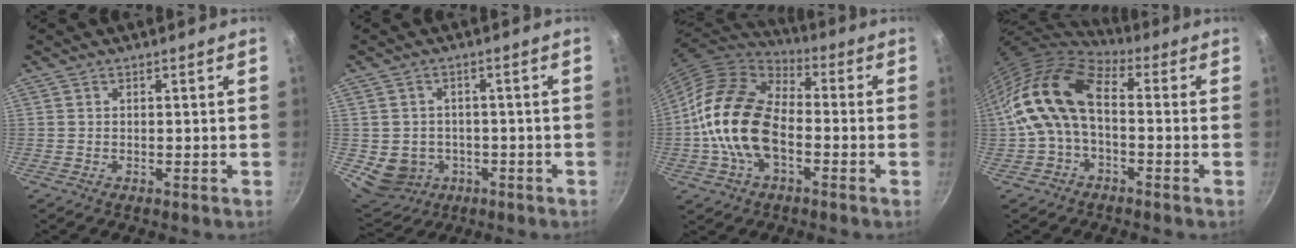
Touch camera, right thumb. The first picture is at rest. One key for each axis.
{"total": 8.6, "fx": -2.2, "fy": 7.4, "fz": 3.8, "tx": -0.046, "ty": 0.015, "tz": -0.015}
{"total": 18.8, "fx": -3.4, "fy": 11.7, "fz": 14.4, "tx": -0.242, "ty": 0.033, "tz": -0.079}
{"total": 13.4, "fx": -0.4, "fy": 8.0, "fz": 10.7, "tx": -0.194, "ty": 0.033, "tz": -0.018}